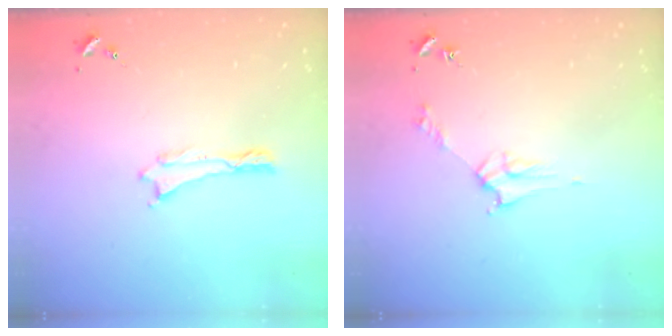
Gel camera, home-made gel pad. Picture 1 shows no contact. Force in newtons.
{"total": 2.8, "press": 2.8, "slide": 0.3}